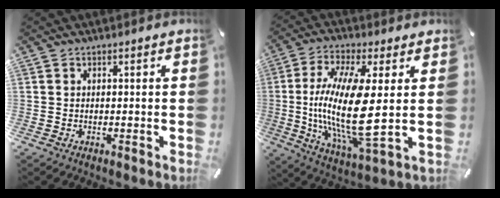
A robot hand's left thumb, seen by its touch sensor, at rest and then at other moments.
{"total": 19.2, "force": [0.9, 5.4, 18.4], "torque": [-0.392, -0.031, 0.004]}